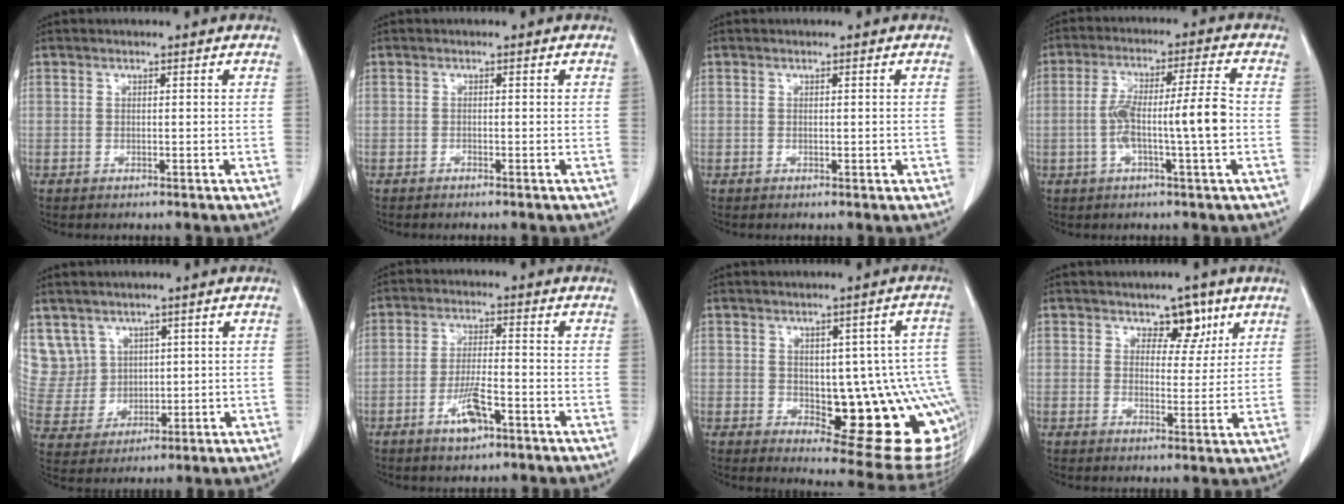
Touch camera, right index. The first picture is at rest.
{"total": 0.0}
{"total": 1.0, "force": [-0.1, 0.6, 0.8], "torque": [-0.010, 0.000, 0.001]}
{"total": 9.5, "force": [-1.6, 0.2, 9.3], "torque": [-0.173, 0.019, -0.030]}
{"total": 9.0, "force": [4.6, 7.7, 0.4], "torque": [-0.021, 0.033, 0.114]}
{"total": 5.6, "force": [-3.0, 1.4, 4.5], "torque": [-0.088, -0.002, -0.051]}
{"total": 18.4, "force": [-3.1, 6.4, 17.0], "torque": [-0.127, 0.019, -0.012]}
{"total": 4.8, "force": [2.8, 2.9, 2.6], "torque": [-0.023, 0.001, 0.040]}